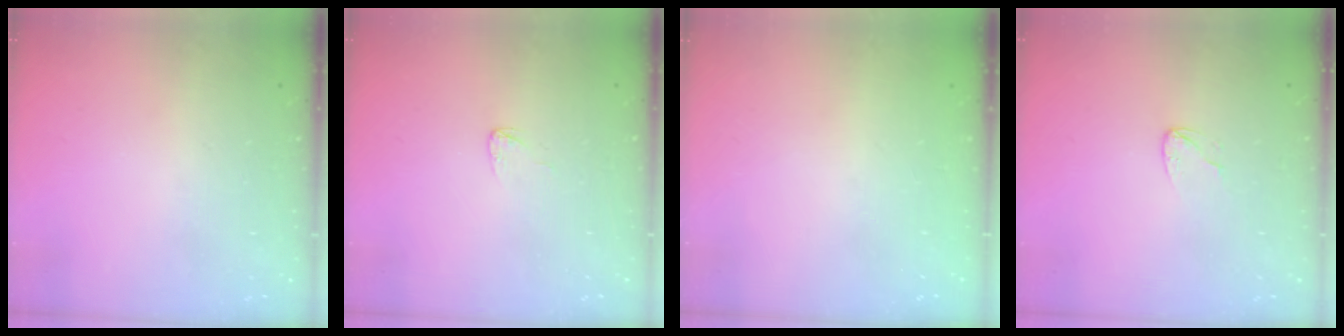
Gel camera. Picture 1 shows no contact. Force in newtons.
{"total": 2.9, "press": 2.9, "slide": 0.2}
{"total": 0.0}
{"total": 3.8, "press": 3.8, "slide": 0.2}